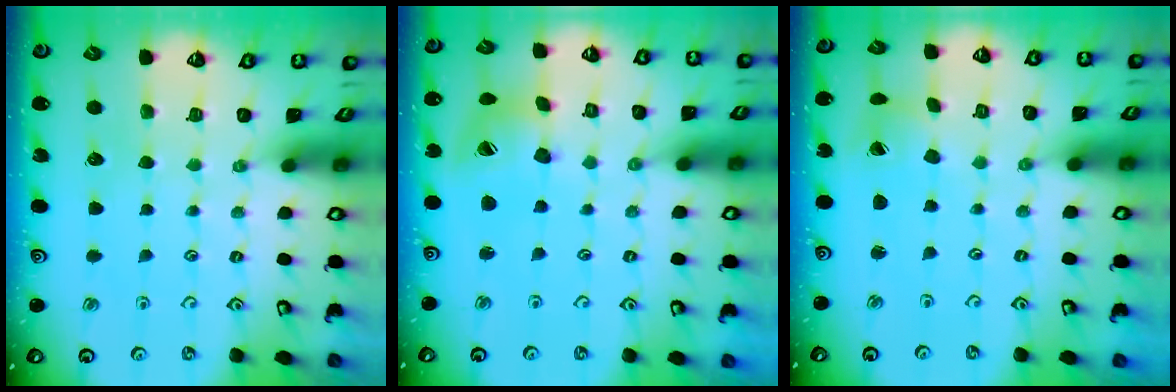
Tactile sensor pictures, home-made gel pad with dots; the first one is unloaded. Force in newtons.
{"total": 12.0, "press": 12.0, "slide": 1.0}
{"total": 2.4, "press": 2.4, "slide": 0.3}